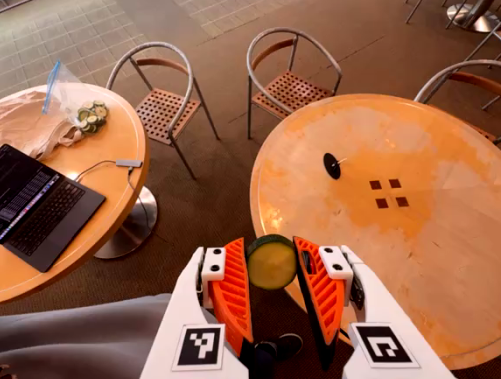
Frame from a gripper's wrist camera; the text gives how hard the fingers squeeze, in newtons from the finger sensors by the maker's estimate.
{"total": 8.5, "left": 8.6, "right": 8.3}